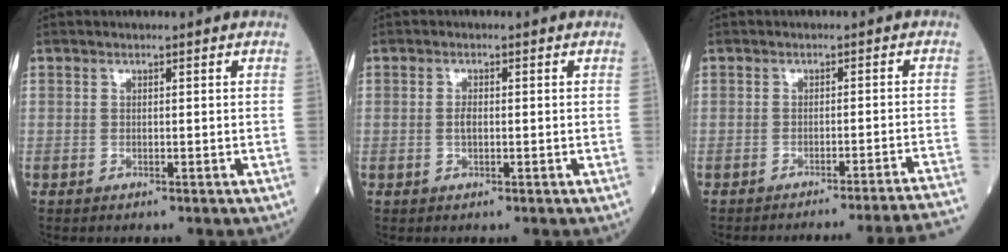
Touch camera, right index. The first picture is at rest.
{"total": 1.3, "force": [-0.1, 0.5, 1.2], "torque": [-0.027, 0.001, -0.003]}
{"total": 16.6, "force": [-15.8, -3.3, 3.7], "torque": [0.003, -0.026, -0.186]}